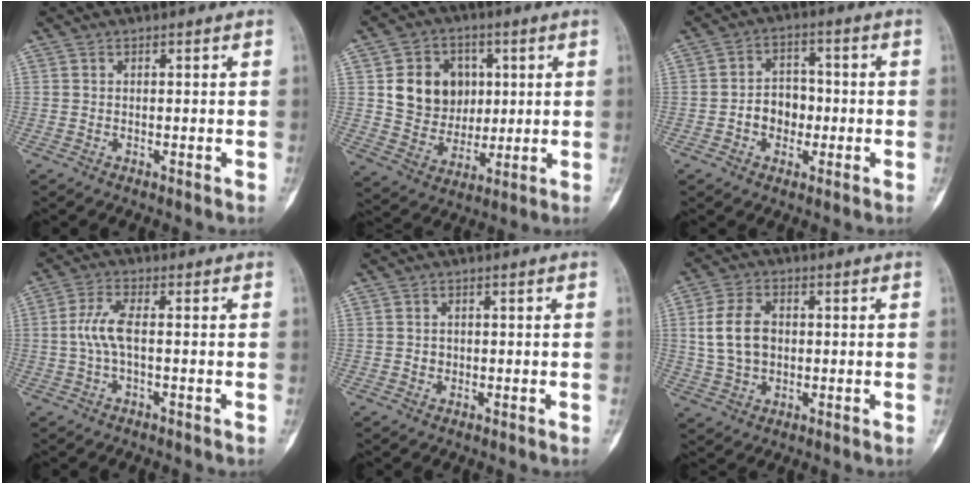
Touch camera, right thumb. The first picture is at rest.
{"total": 13.0, "force": [2.7, 11.0, 6.3], "torque": [-0.057, -0.006, 0.057]}
{"total": 6.7, "force": [-1.3, 5.3, 3.8], "torque": [-0.028, 0.024, -0.028]}
{"total": 5.3, "force": [-0.2, 1.8, 5.0], "torque": [-0.123, 0.012, -0.008]}
{"total": 1.2, "force": [-0.1, 1.1, 0.4], "torque": [-0.003, 0.004, 0.001]}
{"total": 8.9, "force": [0.7, 6.3, 6.3], "torque": [-0.117, 0.009, 0.018]}